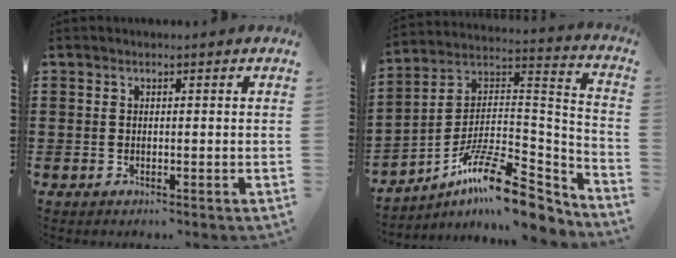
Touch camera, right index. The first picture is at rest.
{"total": 13.9, "force": [-9.8, 3.7, 9.1], "torque": [-0.157, 0.026, -0.180]}